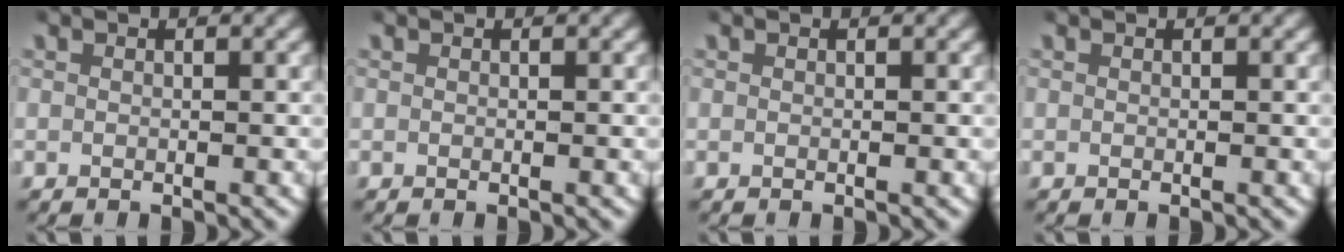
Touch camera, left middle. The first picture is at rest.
{"total": 0.0}
{"total": 0.0}
{"total": 0.0}